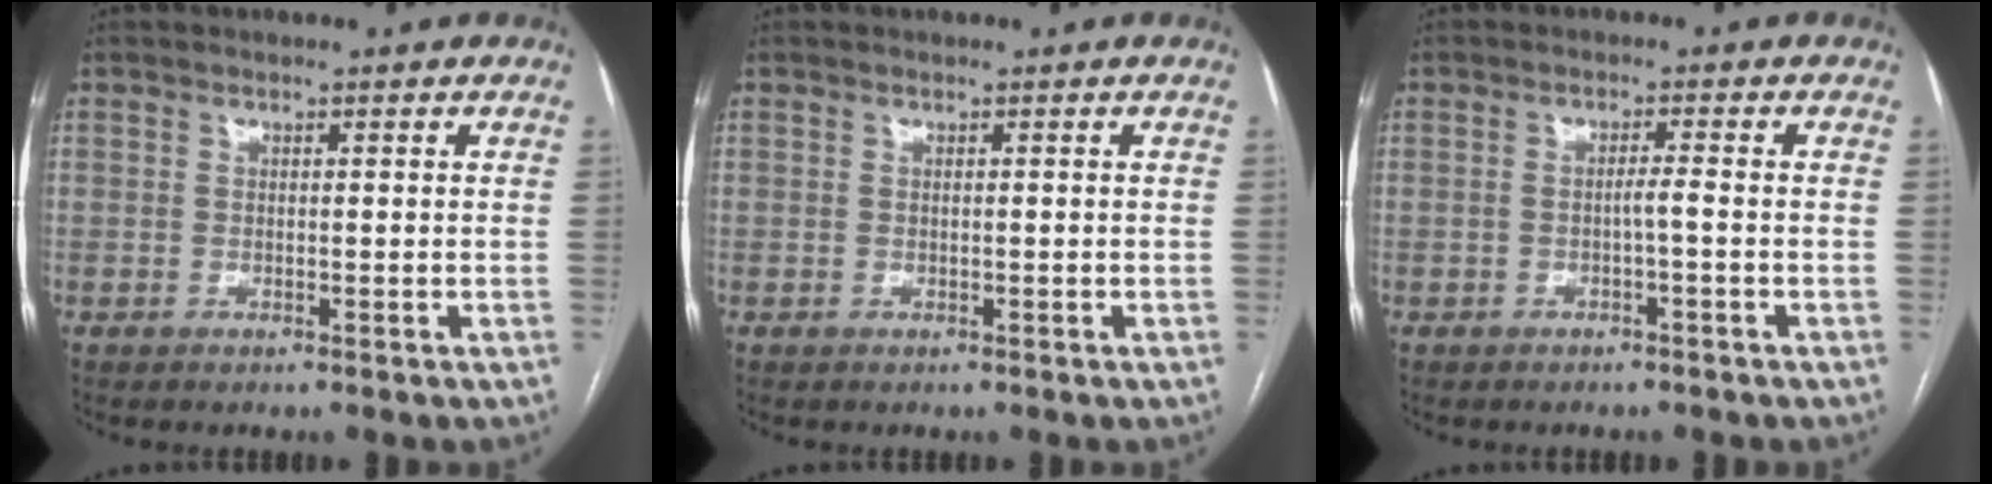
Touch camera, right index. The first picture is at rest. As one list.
[{"total": 0.0}, {"total": 1.5, "force": [-0.6, -0.2, 1.4], "torque": [-0.022, 0.002, -0.011]}]